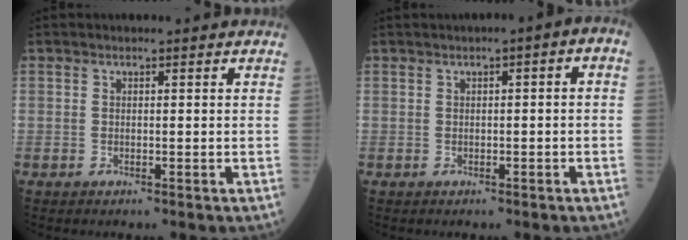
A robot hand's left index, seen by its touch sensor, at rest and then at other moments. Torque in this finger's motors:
{"motor_torque": [0.18, -0.71, -0.11, 0.03]}